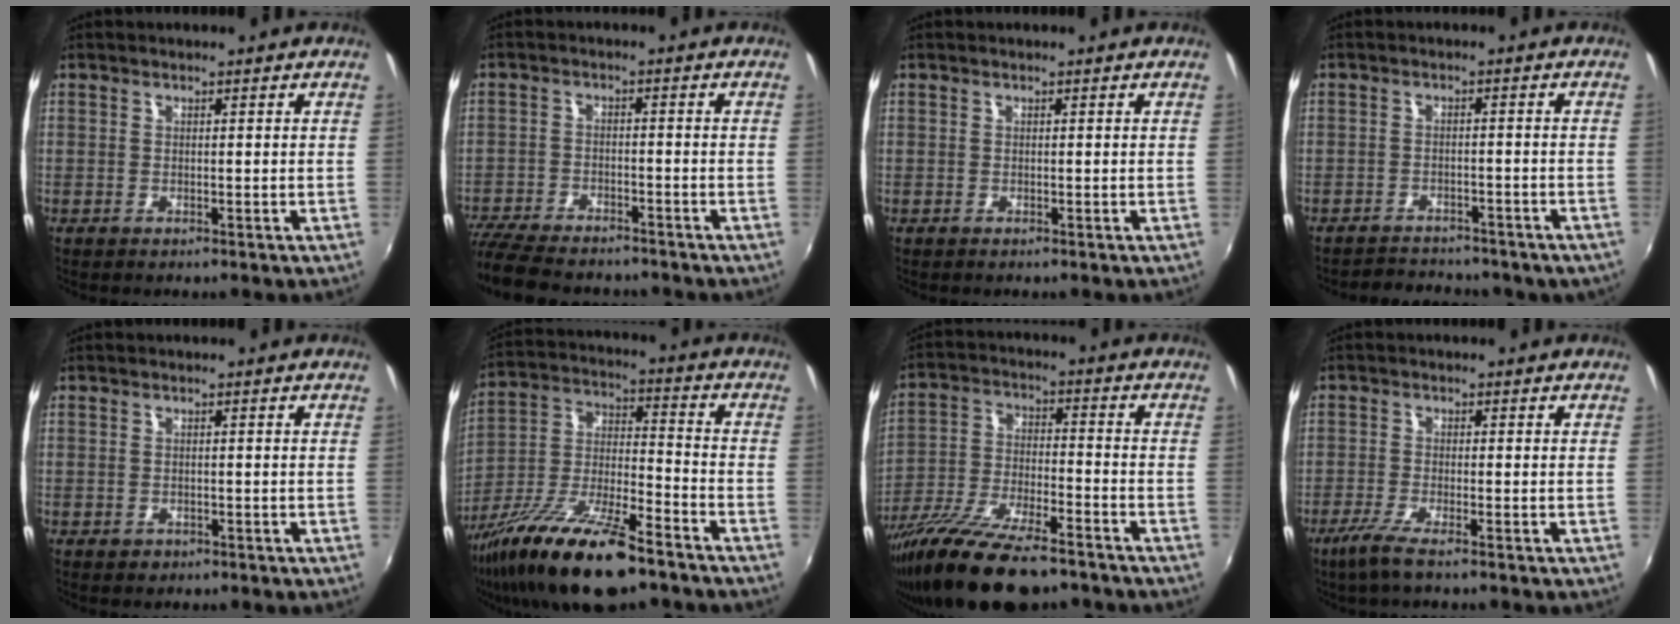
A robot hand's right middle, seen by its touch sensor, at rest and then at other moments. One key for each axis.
{"total": 13.8, "fx": -11.8, "fy": 4.2, "fz": 5.8, "tx": -0.144, "ty": -0.032, "tz": -0.197}
{"total": 0.0}
{"total": 9.1, "fx": -7.7, "fy": 3.8, "fz": 3.0, "tx": -0.069, "ty": 0.001, "tz": -0.098}
{"total": 1.3, "fx": -0.7, "fy": 1.0, "fz": 0.3, "tx": -0.007, "ty": -0.004, "tz": -0.008}
{"total": 20.0, "fx": -13.3, "fy": 5.2, "fz": 13.9, "tx": -0.269, "ty": -0.030, "tz": -0.242}
{"total": 18.8, "fx": -14.3, "fy": 5.0, "fz": 11.2, "tx": -0.222, "ty": -0.043, "tz": -0.252}
{"total": 4.5, "fx": -3.1, "fy": 0.1, "fz": 3.3, "tx": -0.084, "ty": -0.012, "tz": -0.063}